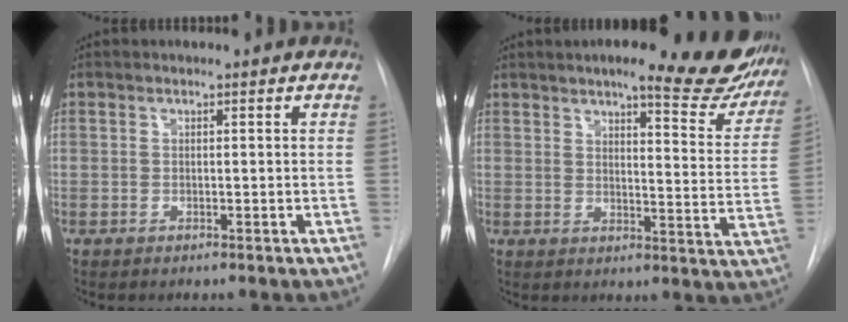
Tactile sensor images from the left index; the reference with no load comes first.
{"total": 18.7, "force": [14.9, 4.1, 10.5], "torque": [-0.117, -0.026, 0.167]}